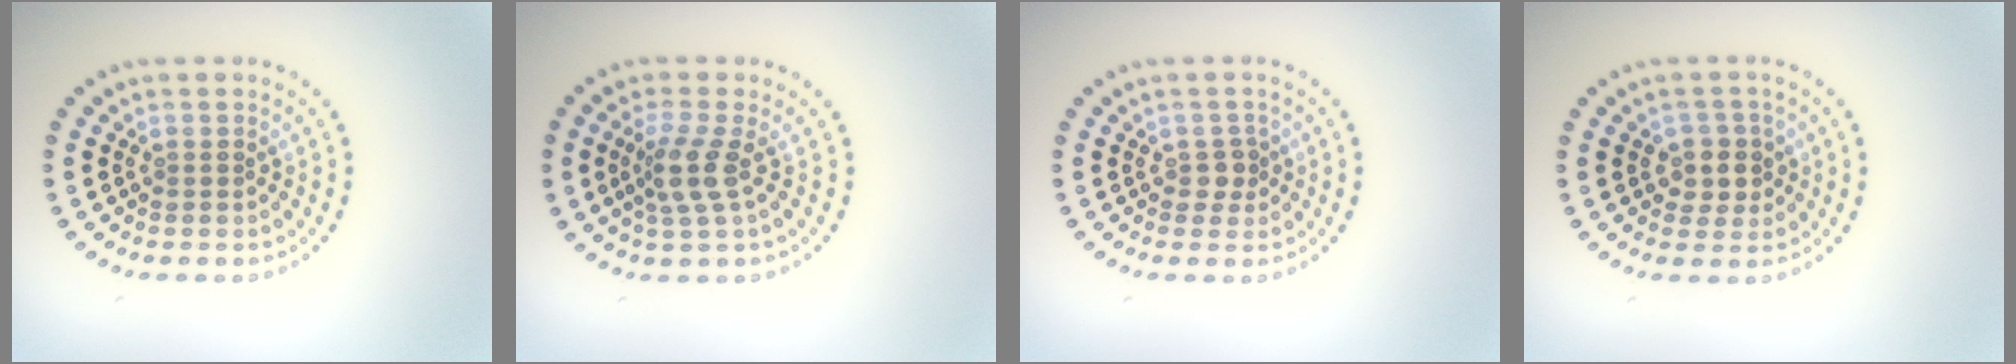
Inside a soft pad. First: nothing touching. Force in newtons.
{"total": 2.7, "press": 2.0, "slide": 1.8}
{"total": 1.5, "press": 1.2, "slide": 0.8}
{"total": 2.6, "press": 2.3, "slide": 1.2}